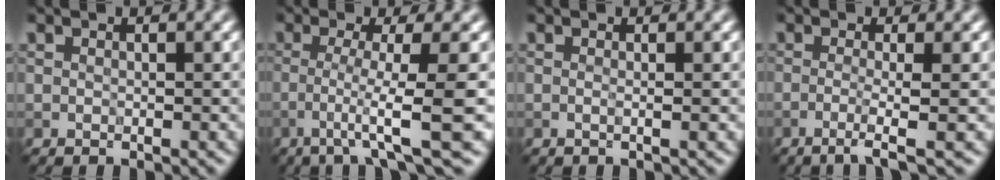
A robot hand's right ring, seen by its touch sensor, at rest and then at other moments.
{"total": 6.0, "force": [-1.9, 0.3, 5.7], "torque": [-0.089, 0.000, -0.040]}
{"total": 1.2, "force": [0.2, 0.5, 1.0], "torque": [-0.002, -0.005, -0.012]}
{"total": 3.2, "force": [-1.2, 0.5, 2.9], "torque": [-0.044, 0.000, -0.033]}